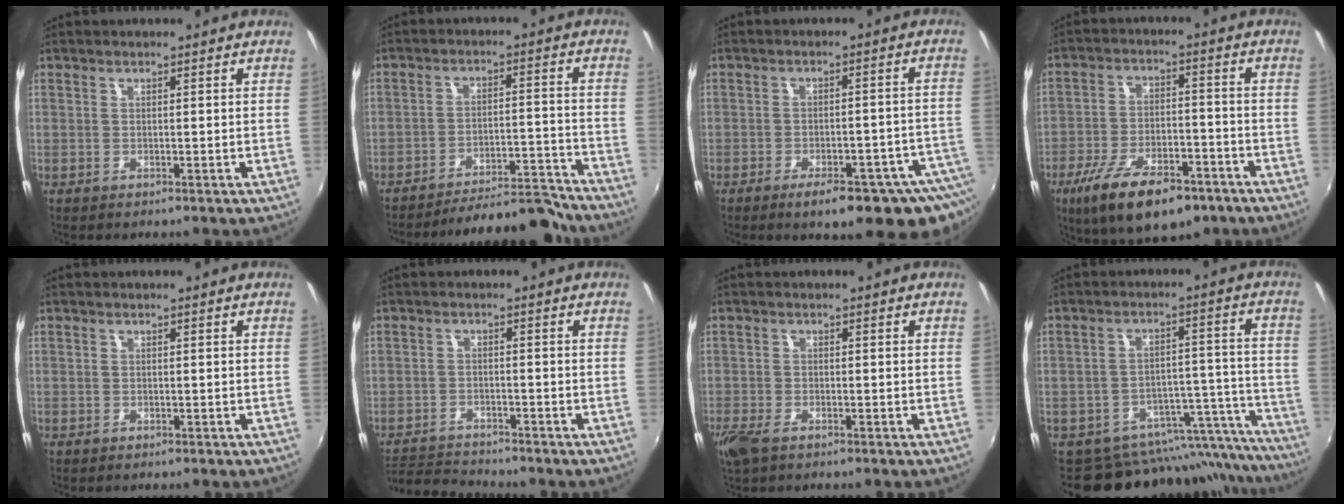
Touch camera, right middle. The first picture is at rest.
{"total": 14.3, "force": [-13.6, 2.0, 3.7], "torque": [-0.065, 0.031, -0.181]}
{"total": 16.6, "force": [-12.0, 4.8, 10.4], "torque": [-0.125, -0.028, -0.147]}
{"total": 16.6, "force": [-10.6, 6.7, 10.9], "torque": [-0.212, -0.026, -0.167]}
{"total": 0.8, "force": [-0.5, 0.6, 0.0], "torque": [-0.002, 0.001, -0.006]}
{"total": 5.2, "force": [-4.9, 1.7, 0.0], "torque": [-0.017, 0.016, -0.091]}
{"total": 4.2, "force": [-2.8, 1.7, 2.5], "torque": [-0.066, -0.013, -0.055]}
{"total": 18.5, "force": [-16.7, 7.1, 3.7], "torque": [-0.033, 0.057, -0.220]}